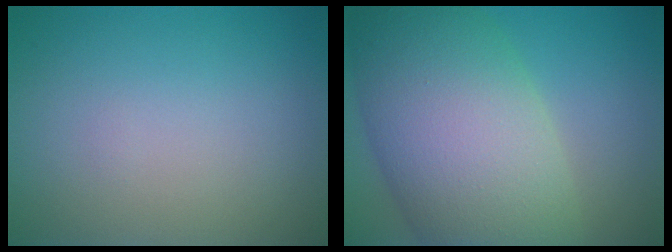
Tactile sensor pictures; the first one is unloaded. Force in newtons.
{"total": 13.4, "press": 13.4, "slide": 0.4}